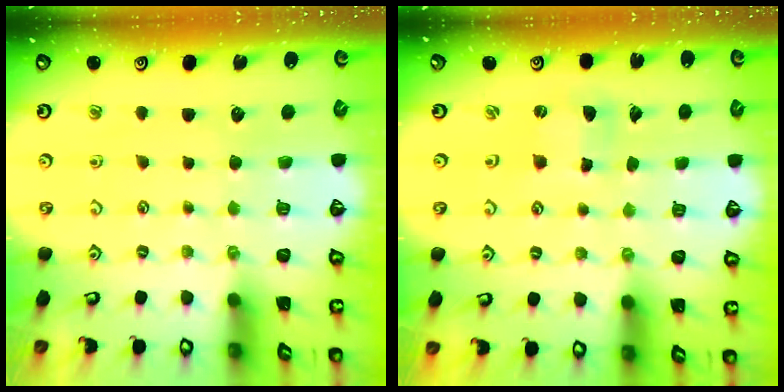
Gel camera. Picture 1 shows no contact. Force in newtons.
{"total": 2.0, "press": 2.0, "slide": 0.1}